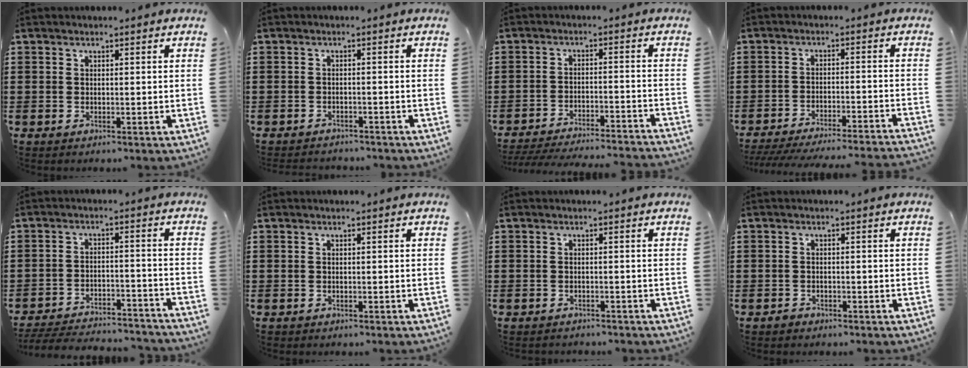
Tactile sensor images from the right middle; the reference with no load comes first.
{"total": 1.6, "force": [-1.6, 0.1, -0.2], "torque": [-0.003, -0.001, -0.035]}
{"total": 4.7, "force": [-4.6, -0.3, 0.9], "torque": [-0.022, -0.010, -0.093]}
{"total": 4.7, "force": [-4.5, -0.4, 1.4], "torque": [-0.030, -0.014, -0.089]}
{"total": 5.3, "force": [-5.2, 0.3, 1.0], "torque": [-0.029, -0.001, -0.106]}
{"total": 0.0}
{"total": 0.9, "force": [-0.9, 0.1, -0.1], "torque": [-0.002, 0.000, -0.019]}
{"total": 1.0, "force": [-0.9, 0.5, 0.1], "torque": [-0.005, -0.001, -0.019]}